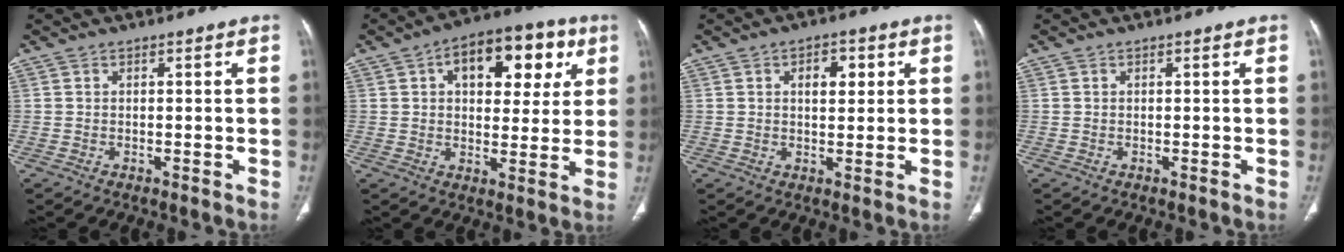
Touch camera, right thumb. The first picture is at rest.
{"total": 15.9, "force": [5.8, 9.0, 11.7], "torque": [-0.112, 0.005, 0.078]}
{"total": 4.7, "force": [1.6, 2.6, 3.6], "torque": [-0.035, -0.002, 0.021]}
{"total": 0.0}